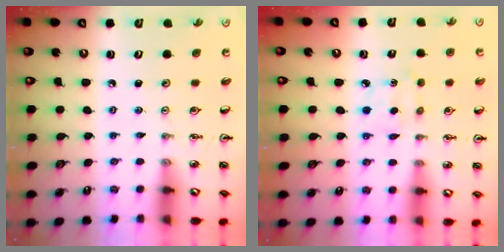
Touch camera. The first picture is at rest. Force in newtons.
{"total": 4.7, "press": 4.7, "slide": 0.3}